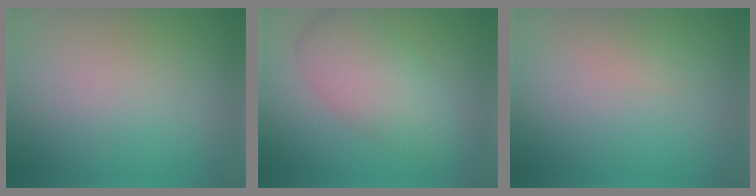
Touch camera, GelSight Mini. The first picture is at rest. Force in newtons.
{"total": 5.2, "press": 5.2, "slide": 0.1}
{"total": 1.1, "press": 1.1, "slide": 0.0}